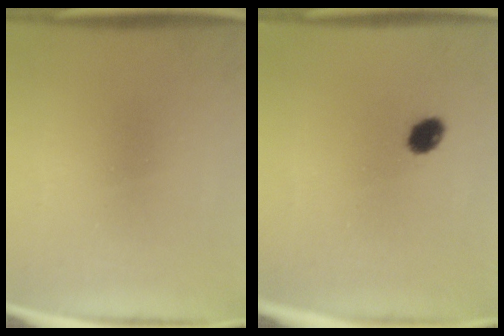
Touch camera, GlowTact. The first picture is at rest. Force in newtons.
{"total": 4.0}